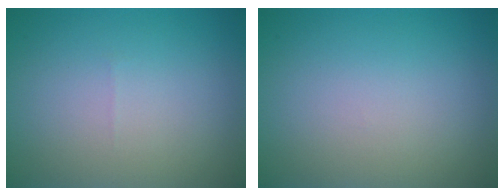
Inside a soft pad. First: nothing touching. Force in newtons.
{"total": 0.0}